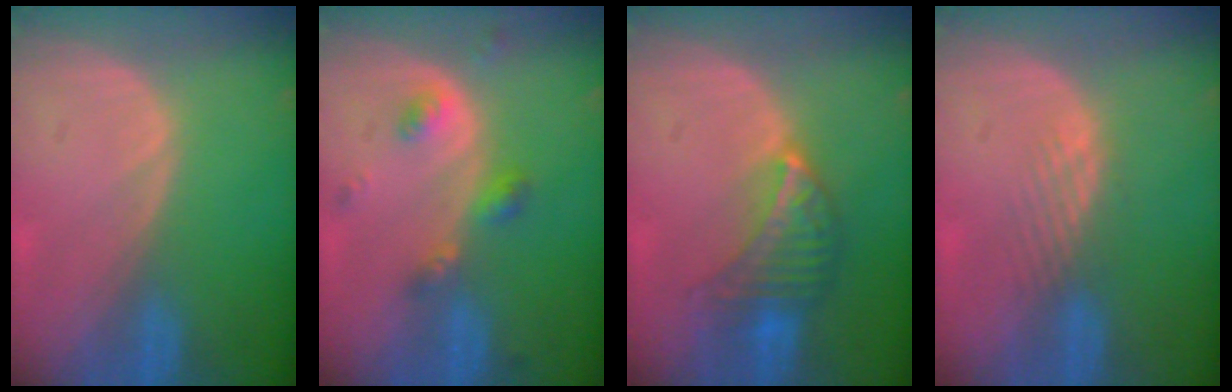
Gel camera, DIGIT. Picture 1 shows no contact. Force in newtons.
{"total": 4.7, "press": 4.2, "slide": 2.1}
{"total": 7.0, "press": 6.4, "slide": 2.9}
{"total": 2.9, "press": 2.3, "slide": 1.8}